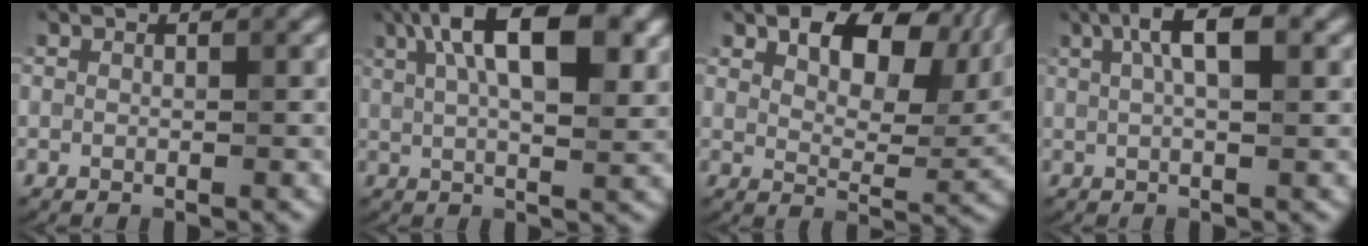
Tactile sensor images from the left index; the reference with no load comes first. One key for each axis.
{"total": 12.1, "fx": 4.4, "fy": 4.9, "fz": 10.1, "tx": -0.143, "ty": 0.018, "tz": 0.054}
{"total": 11.6, "fx": 5.7, "fy": 6.6, "fz": 7.6, "tx": -0.100, "ty": 0.005, "tz": 0.093}
{"total": 5.0, "fx": 1.9, "fy": 1.5, "fz": 4.4, "tx": -0.072, "ty": 0.011, "tz": 0.025}